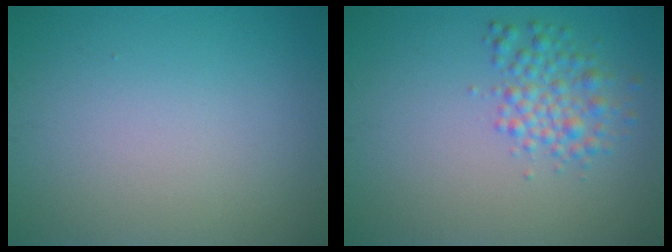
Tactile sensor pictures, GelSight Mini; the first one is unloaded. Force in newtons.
{"total": 2.9, "press": 2.9, "slide": 0.0}